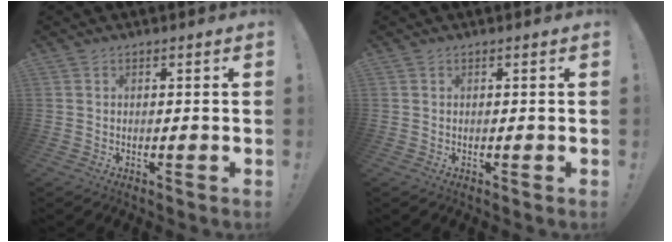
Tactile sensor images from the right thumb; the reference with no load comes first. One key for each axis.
{"total": 0.0}